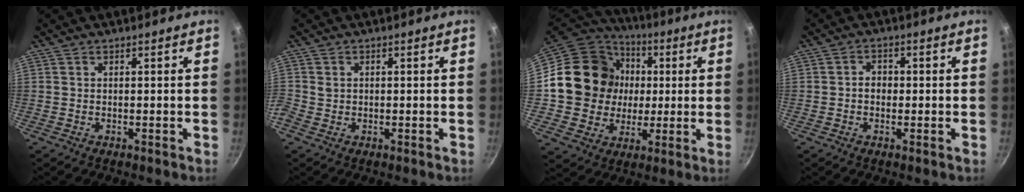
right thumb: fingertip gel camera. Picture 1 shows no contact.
{"total": 1.2, "force": [0.0, 1.1, 0.4], "torque": [-0.008, 0.003, -0.001]}
{"total": 19.7, "force": [2.0, 17.7, 8.4], "torque": [-0.135, 0.020, 0.040]}
{"total": 2.7, "force": [-0.2, 2.2, 1.5], "torque": [-0.011, 0.009, -0.005]}